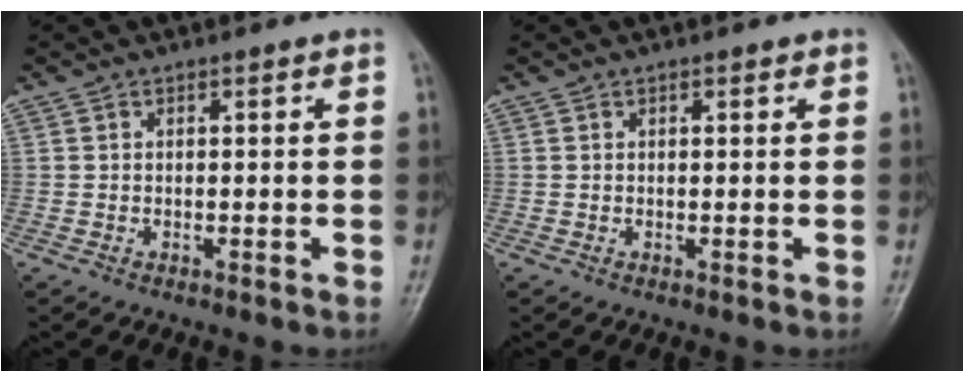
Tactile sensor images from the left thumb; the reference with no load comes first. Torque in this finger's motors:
{"motor_torque": [-0.08, -0.02, -0.05, -0.06, 0.02]}